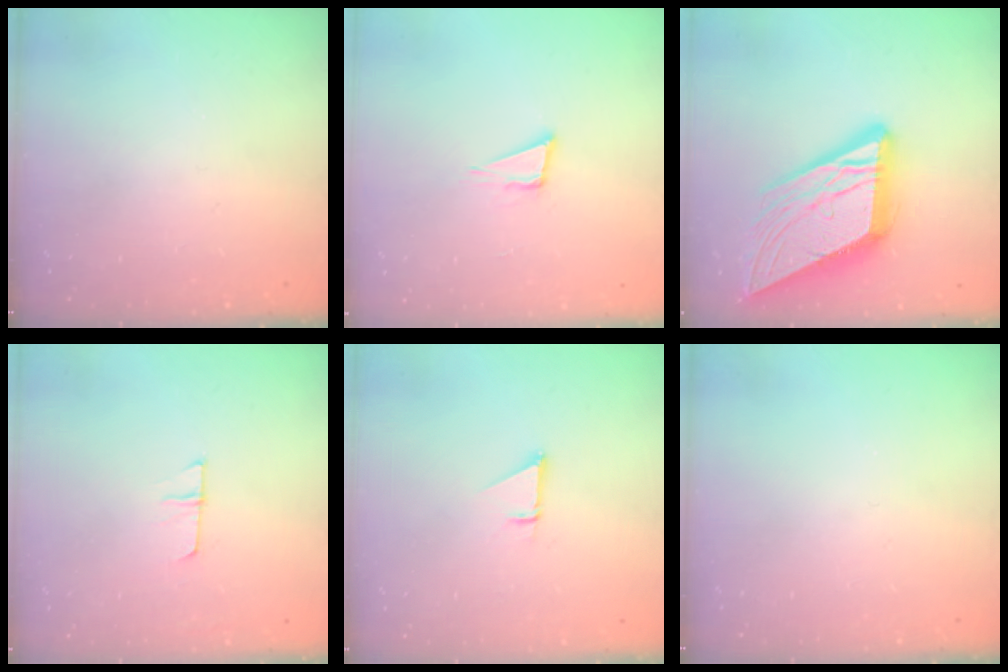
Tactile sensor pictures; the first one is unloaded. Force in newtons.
{"total": 4.3, "press": 3.1, "slide": 3.0}
{"total": 18.7, "press": 18.6, "slide": 2.1}
{"total": 5.7, "press": 5.6, "slide": 0.6}
{"total": 0.9, "press": 0.9, "slide": 0.1}
{"total": 0.0}